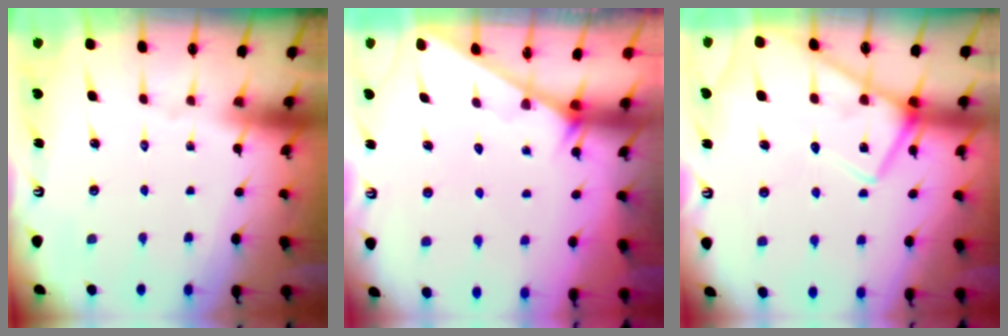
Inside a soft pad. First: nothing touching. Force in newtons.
{"total": 1.6, "press": 1.6, "slide": 0.1}
{"total": 13.4, "press": 13.3, "slide": 1.2}